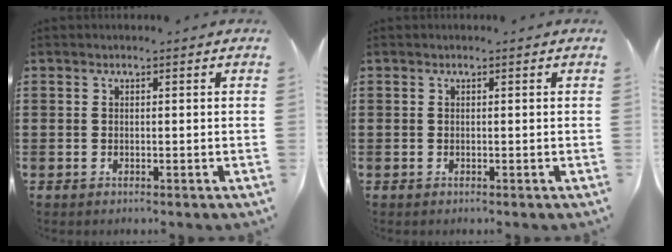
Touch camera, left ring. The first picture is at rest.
{"total": 0.0}